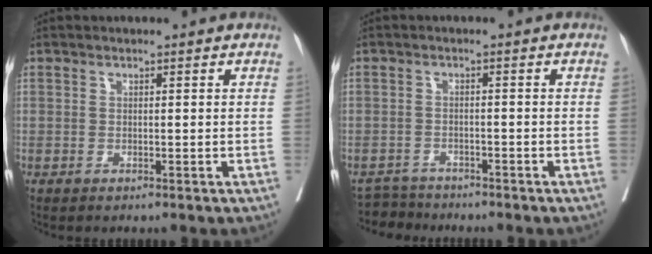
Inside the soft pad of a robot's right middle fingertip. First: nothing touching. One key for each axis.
{"total": 3.7, "fx": -3.5, "fy": 0.6, "fz": -0.9, "tx": 0.019, "ty": -0.007, "tz": -0.061}